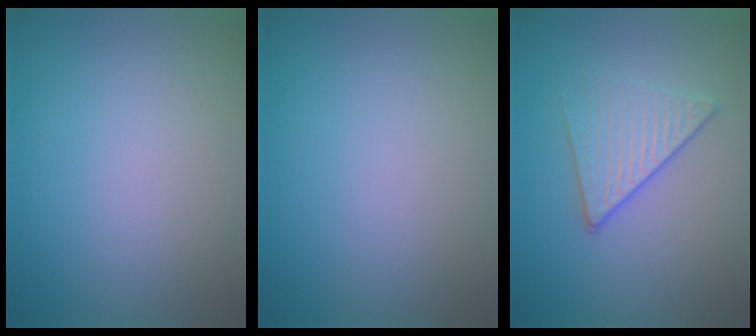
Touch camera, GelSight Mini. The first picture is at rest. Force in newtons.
{"total": 0.0}
{"total": 3.4, "press": 2.9, "slide": 1.8}